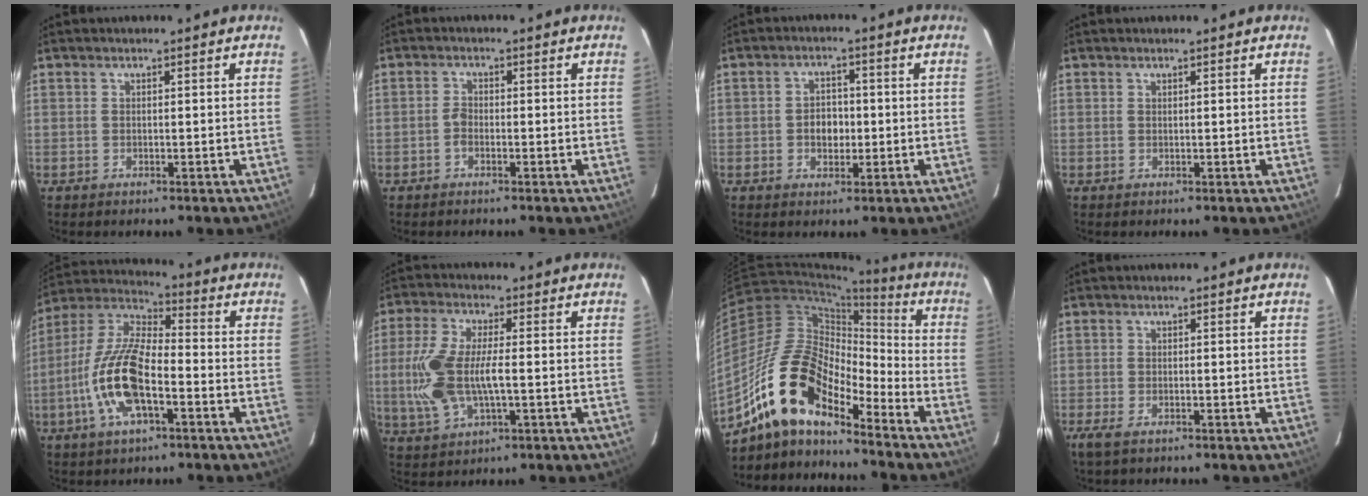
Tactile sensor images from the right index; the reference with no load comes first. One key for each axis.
{"total": 1.7, "fx": -0.9, "fy": 1.0, "fz": 1.0, "tx": -0.023, "ty": 0.005, "tz": -0.019}
{"total": 3.9, "fx": -0.6, "fy": 3.1, "fz": 2.4, "tx": -0.041, "ty": 0.009, "tz": -0.007}
{"total": 0.0}
{"total": 15.2, "fx": -5.0, "fy": 5.8, "fz": 13.2, "tx": -0.276, "ty": -0.002, "tz": -0.102}
{"total": 12.2, "fx": -1.2, "fy": 5.3, "fz": 11.0, "tx": -0.241, "ty": -0.001, "tz": -0.019}
{"total": 16.3, "fx": -12.4, "fy": 5.8, "fz": 8.9, "tx": -0.156, "ty": 0.006, "tz": -0.248}
{"total": 3.3, "fx": -2.3, "fy": 1.1, "fz": 2.2, "tx": -0.049, "ty": -0.009, "tz": -0.043}